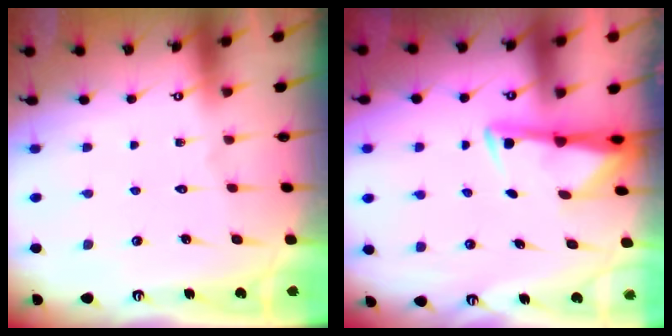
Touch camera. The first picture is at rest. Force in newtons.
{"total": 2.9, "press": 2.9, "slide": 0.5}